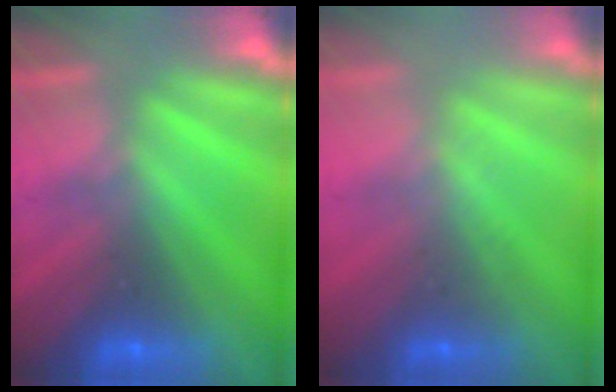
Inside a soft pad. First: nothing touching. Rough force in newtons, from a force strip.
{"total": 2.3}